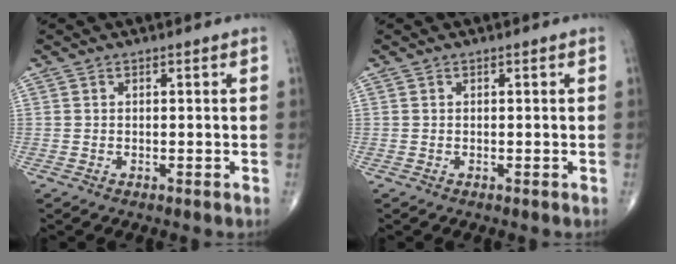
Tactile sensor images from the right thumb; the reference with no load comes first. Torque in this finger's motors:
{"motor_torque": [0.00, 0.00, 0.00, 0.00, 0.00]}